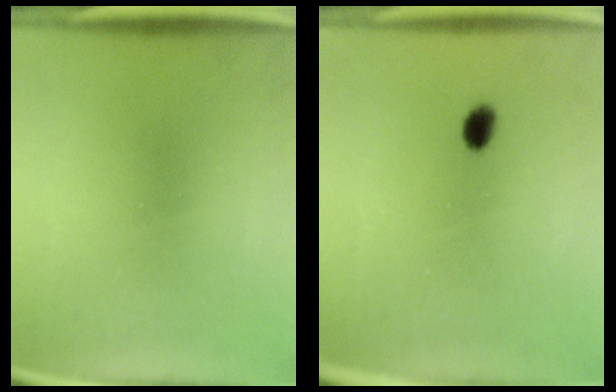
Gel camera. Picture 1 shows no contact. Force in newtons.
{"total": 2.4}